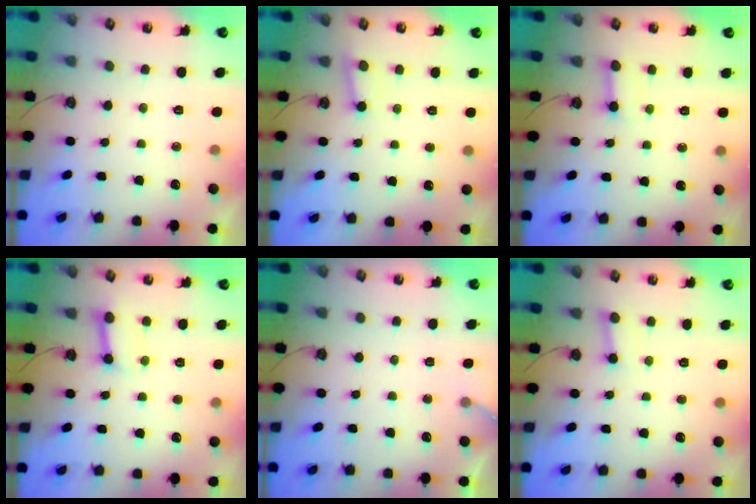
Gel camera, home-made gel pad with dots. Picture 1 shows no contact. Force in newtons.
{"total": 2.9, "press": 2.9, "slide": 0.3}
{"total": 3.9, "press": 3.9, "slide": 0.5}
{"total": 7.1, "press": 7.1, "slide": 0.4}
{"total": 4.2, "press": 4.2, "slide": 0.3}
{"total": 2.3, "press": 2.3, "slide": 0.2}